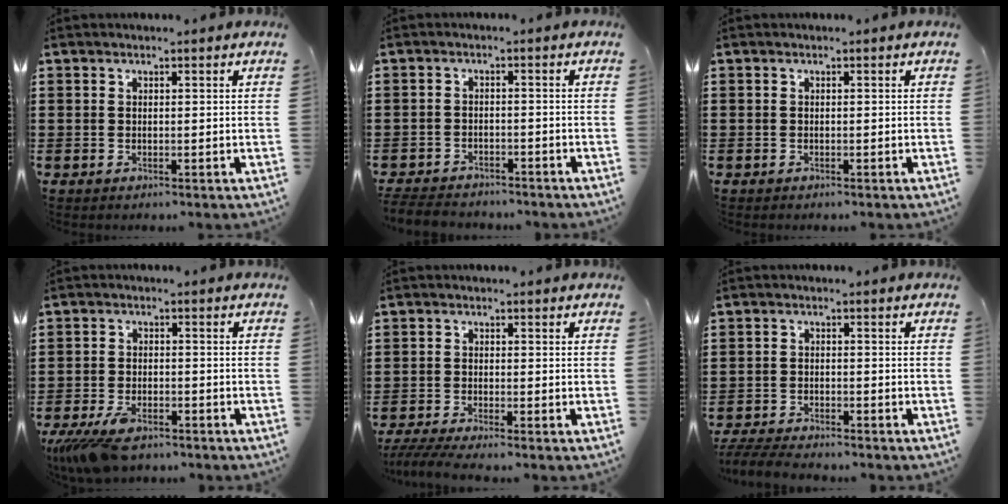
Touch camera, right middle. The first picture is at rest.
{"total": 3.2, "force": [-3.2, 0.5, 0.1], "torque": [-0.014, -0.005, -0.069]}
{"total": 0.0}
{"total": 5.7, "force": [-4.4, 1.8, 3.0], "torque": [-0.082, -0.010, -0.090]}
{"total": 2.7, "force": [-2.4, -0.1, 1.2], "torque": [-0.036, -0.009, -0.051]}
{"total": 4.0, "force": [-3.9, 0.4, 0.8], "torque": [-0.028, -0.006, -0.083]}